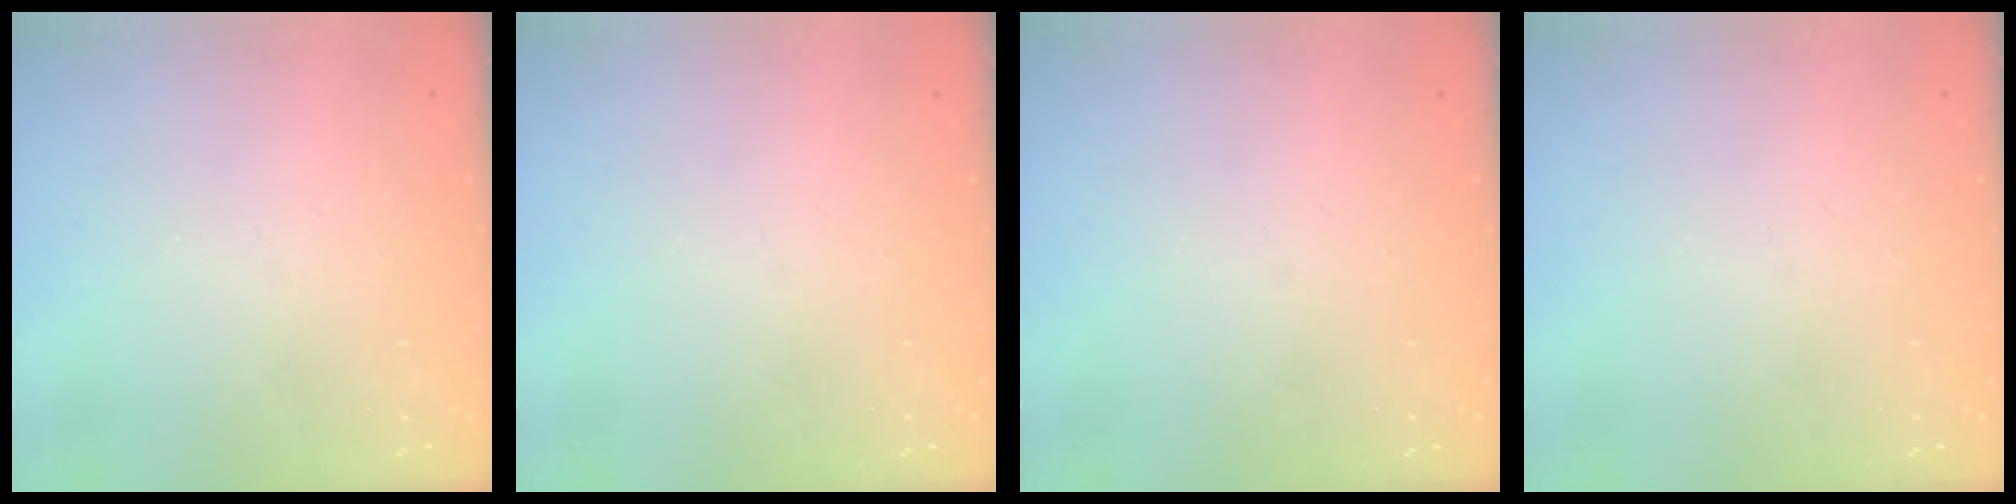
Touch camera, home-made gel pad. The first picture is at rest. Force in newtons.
{"total": 0.0}
{"total": 0.0}
{"total": 0.0}